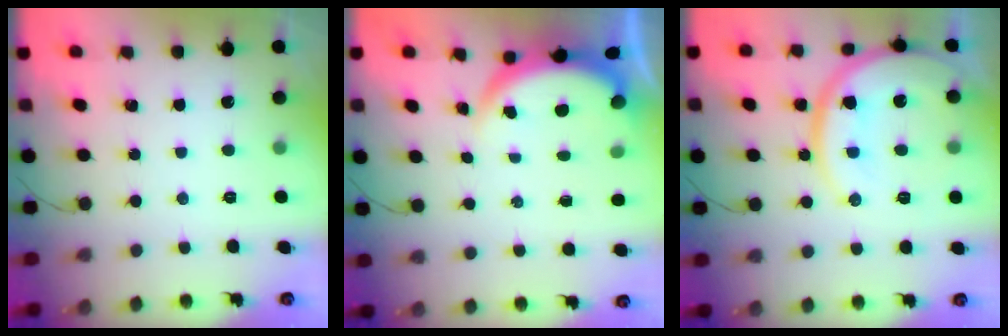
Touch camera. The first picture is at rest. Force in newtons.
{"total": 4.0, "press": 4.0, "slide": 0.2}
{"total": 17.7, "press": 17.7, "slide": 1.8}